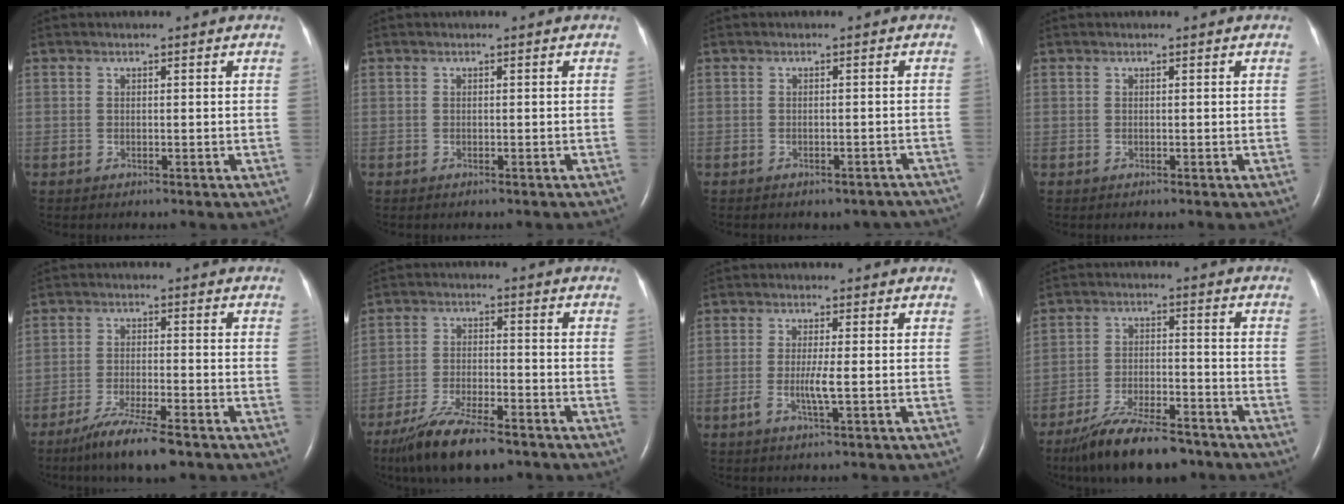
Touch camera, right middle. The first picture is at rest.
{"total": 1.0, "force": [-0.9, 0.2, 0.5], "torque": [-0.008, -0.002, -0.010]}
{"total": 6.3, "force": [-5.5, 2.7, 1.5], "torque": [-0.013, 0.010, -0.052]}
{"total": 0.0}
{"total": 8.4, "force": [-5.9, 0.6, 5.8], "torque": [-0.112, -0.022, -0.102]}
{"total": 11.4, "force": [-8.5, 2.5, 7.1], "torque": [-0.131, -0.026, -0.149]}
{"total": 3.1, "force": [-0.7, -0.1, 3.1], "torque": [-0.065, -0.006, -0.014]}
{"total": 12.7, "force": [-10.1, 3.2, 7.1], "torque": [-0.124, -0.012, -0.171]}